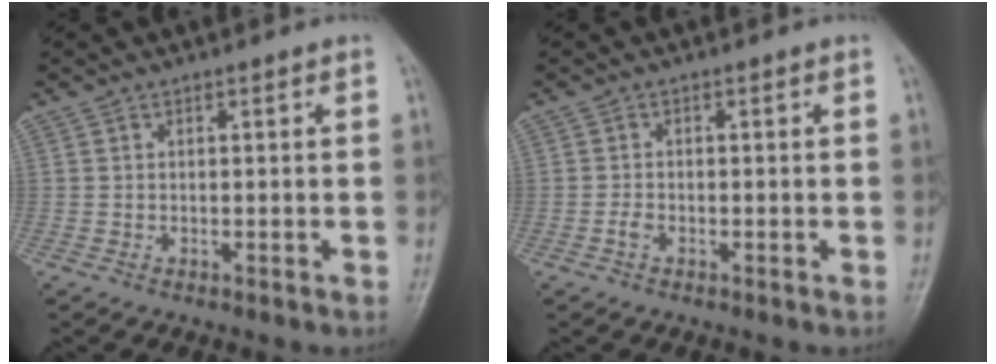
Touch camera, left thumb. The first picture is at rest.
{"total": 1.3, "force": [-0.6, 0.8, 0.8], "torque": [-0.018, 0.000, -0.015]}